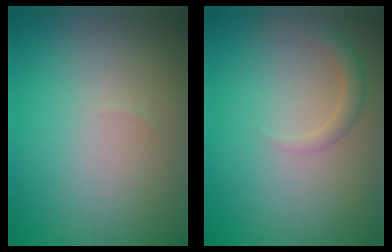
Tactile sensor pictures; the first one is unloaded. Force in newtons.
{"total": 1.8, "press": 1.8, "slide": 0.1}